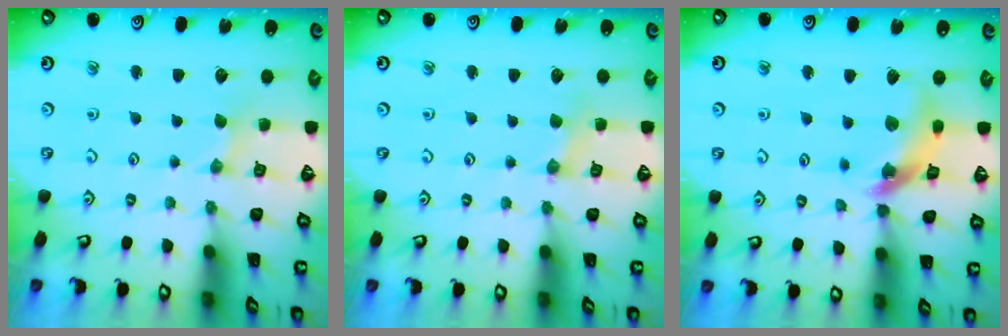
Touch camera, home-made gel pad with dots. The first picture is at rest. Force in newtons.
{"total": 2.3, "press": 2.3, "slide": 0.4}
{"total": 13.3, "press": 13.2, "slide": 1.6}